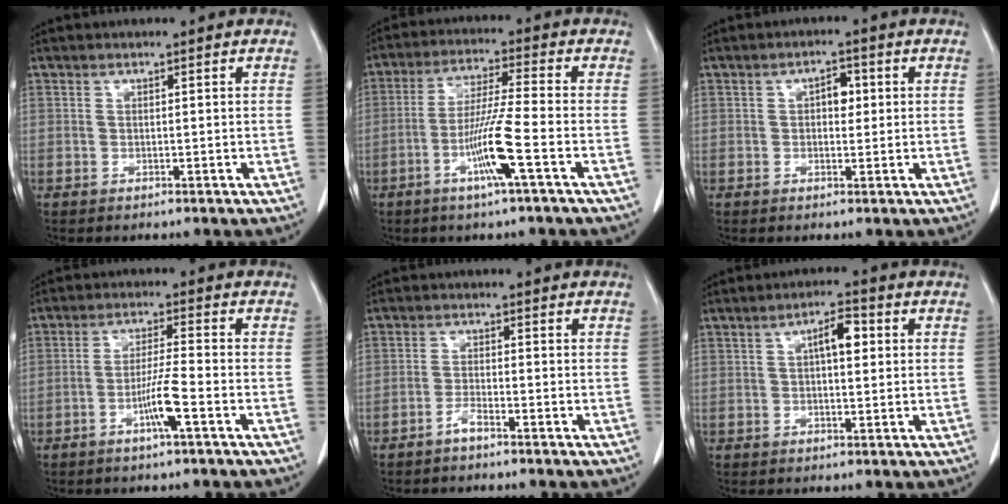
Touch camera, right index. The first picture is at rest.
{"total": 9.0, "force": [-3.6, -0.8, 8.2], "torque": [-0.161, -0.010, -0.071]}
{"total": 2.9, "force": [0.6, 1.7, 2.3], "torque": [-0.032, 0.010, 0.008]}
{"total": 5.4, "force": [-2.4, -0.4, 4.8], "torque": [-0.094, -0.004, -0.046]}
{"total": 1.9, "force": [-1.5, 0.2, 1.0], "torque": [-0.022, 0.000, -0.032]}
{"total": 4.6, "force": [1.1, 1.6, 4.2], "torque": [-0.068, 0.012, 0.016]}